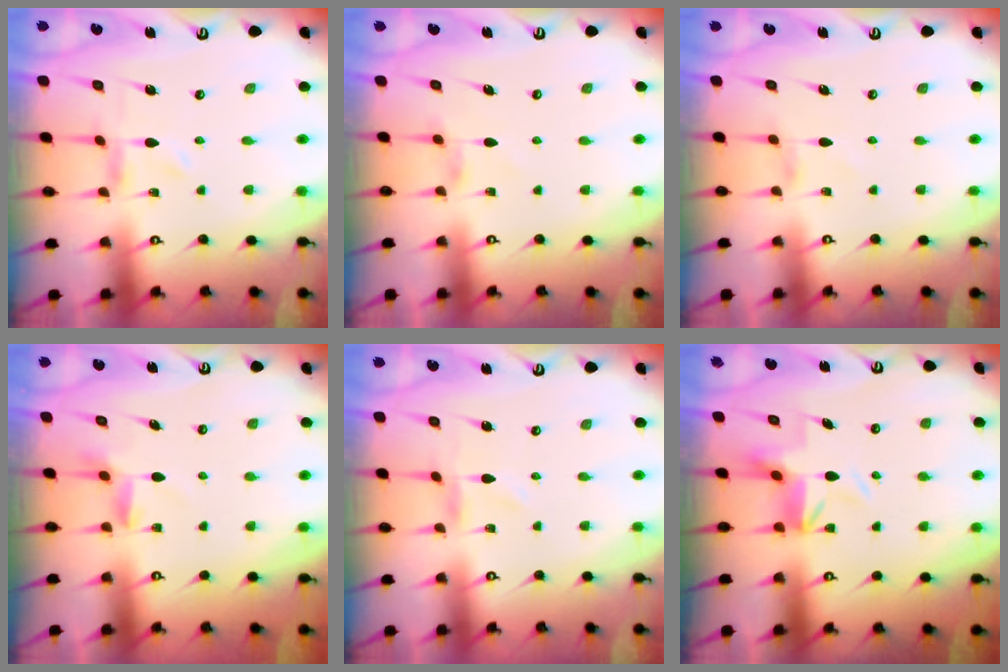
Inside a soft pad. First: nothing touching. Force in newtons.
{"total": 1.9, "press": 1.9, "slide": 0.4}
{"total": 0.0}
{"total": 2.5, "press": 2.4, "slide": 0.3}
{"total": 0.0}
{"total": 4.5, "press": 4.0, "slide": 2.0}